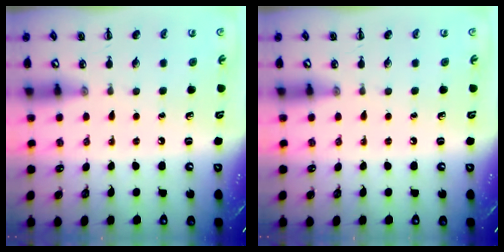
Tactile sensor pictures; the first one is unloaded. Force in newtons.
{"total": 0.0}